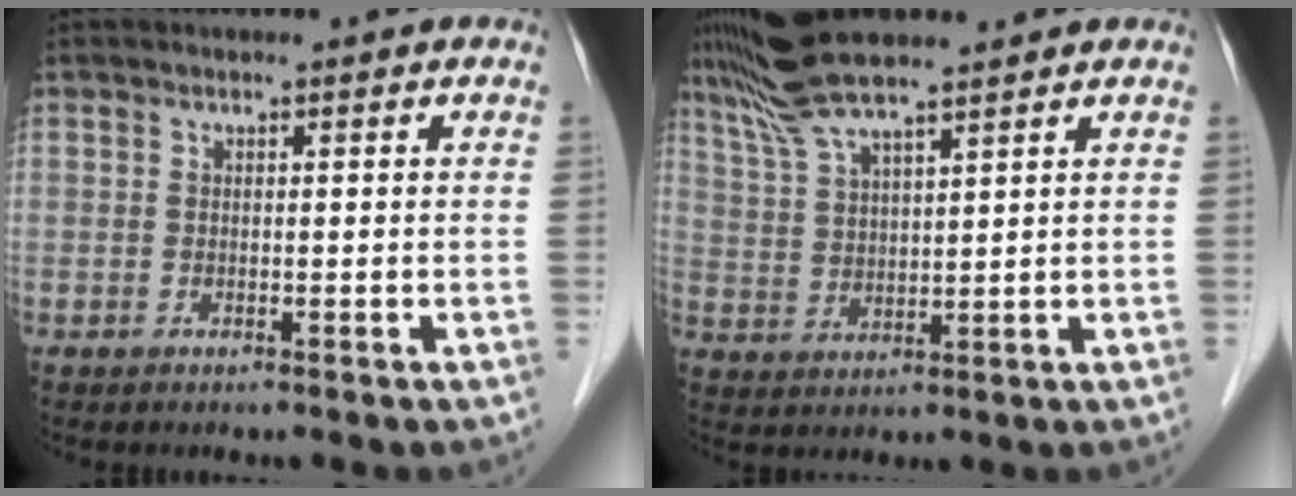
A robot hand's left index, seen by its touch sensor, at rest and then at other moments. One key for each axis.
{"total": 9.7, "fx": 8.1, "fy": 1.0, "fz": 5.3, "tx": -0.108, "ty": 0.028, "tz": 0.155}